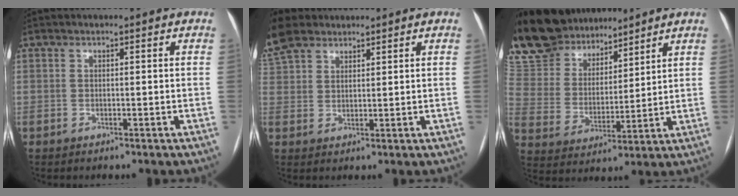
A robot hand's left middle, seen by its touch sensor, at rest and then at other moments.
{"total": 5.3, "force": [4.7, 1.7, 1.6], "torque": [-0.065, 0.012, 0.111]}
{"total": 14.6, "force": [13.3, 4.9, 3.5], "torque": [-0.088, 0.022, 0.256]}